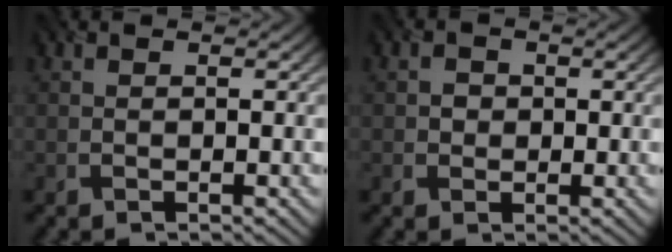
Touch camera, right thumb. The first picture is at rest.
{"total": 1.6, "force": [0.0, 1.5, 0.4], "torque": [-0.005, -0.002, -0.004]}